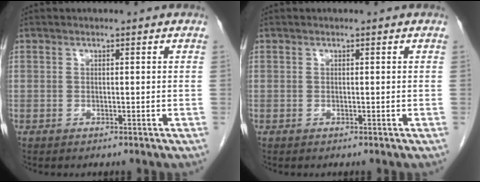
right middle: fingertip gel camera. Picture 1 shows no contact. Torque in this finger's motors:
{"motor_torque": [0.00, 0.00, 0.00, 0.01]}